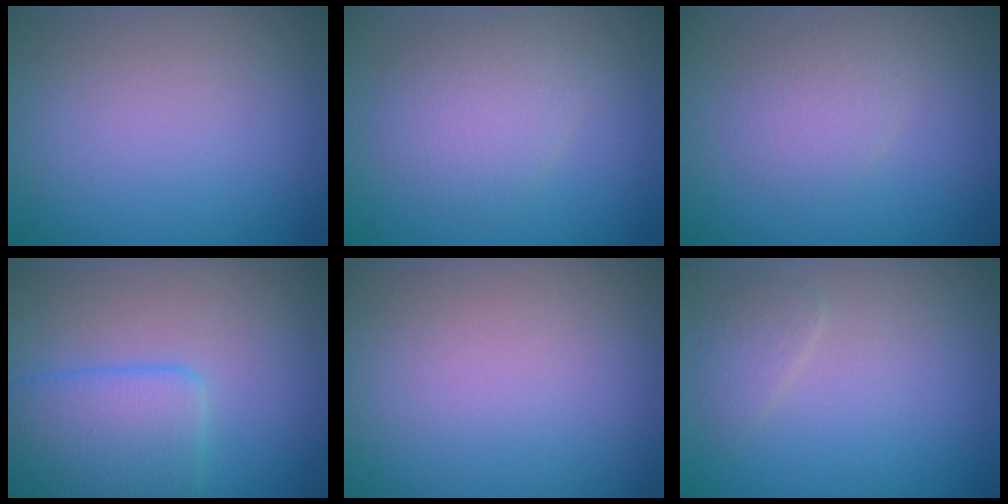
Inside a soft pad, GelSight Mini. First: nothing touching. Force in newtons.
{"total": 3.0, "press": 3.0, "slide": 0.0}
{"total": 1.7, "press": 1.7, "slide": 0.0}
{"total": 4.7, "press": 4.7, "slide": 0.2}
{"total": 0.0}
{"total": 1.3, "press": 1.3, "slide": 0.1}